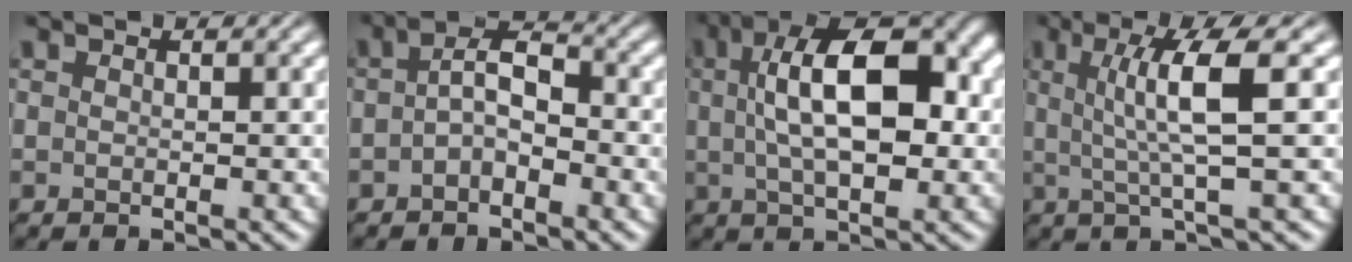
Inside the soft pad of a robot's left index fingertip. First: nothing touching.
{"total": 3.1, "force": [-0.8, 1.5, 2.6], "torque": [-0.047, 0.011, -0.021]}
{"total": 11.5, "force": [1.8, 5.0, 10.2], "torque": [-0.158, 0.022, 0.023]}
{"total": 5.4, "force": [1.0, 0.8, 5.3], "torque": [-0.096, 0.005, 0.022]}